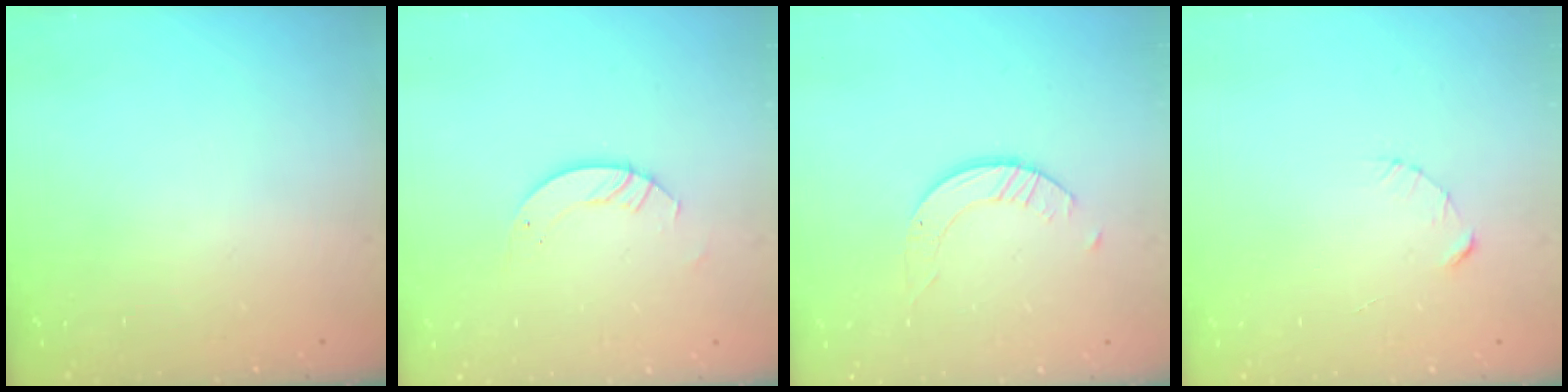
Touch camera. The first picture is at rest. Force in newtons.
{"total": 3.5, "press": 3.5, "slide": 0.3}
{"total": 2.6, "press": 2.5, "slide": 0.3}
{"total": 2.3, "press": 2.3, "slide": 0.3}